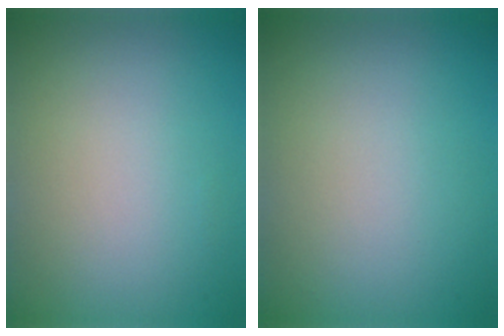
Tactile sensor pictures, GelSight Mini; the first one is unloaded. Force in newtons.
{"total": 0.0}